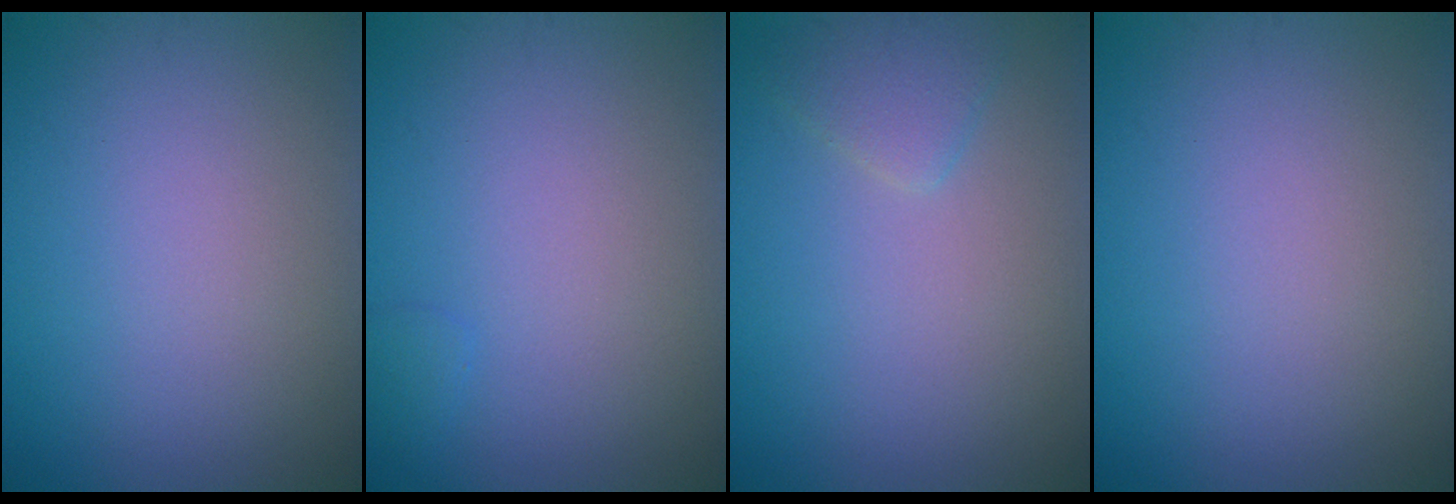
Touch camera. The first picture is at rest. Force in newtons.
{"total": 0.6, "press": 0.6, "slide": 0.1}
{"total": 1.7, "press": 1.7, "slide": 0.2}
{"total": 0.0}